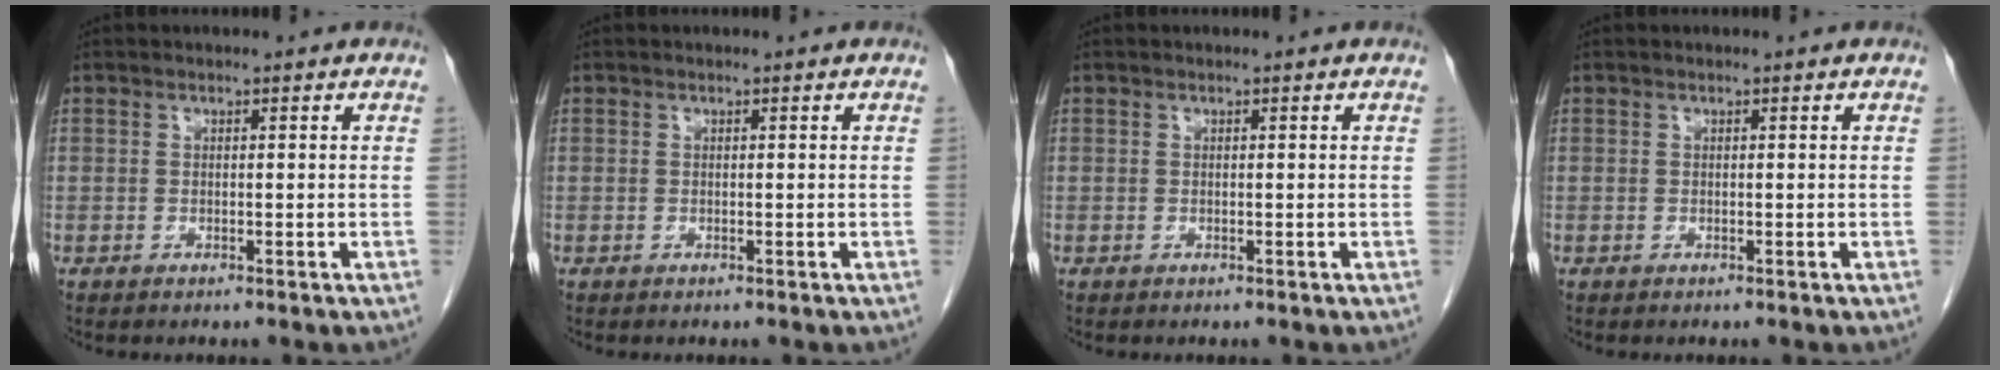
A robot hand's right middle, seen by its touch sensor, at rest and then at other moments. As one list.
[{"total": 0.0}, {"total": 0.0}, {"total": 0.0}]